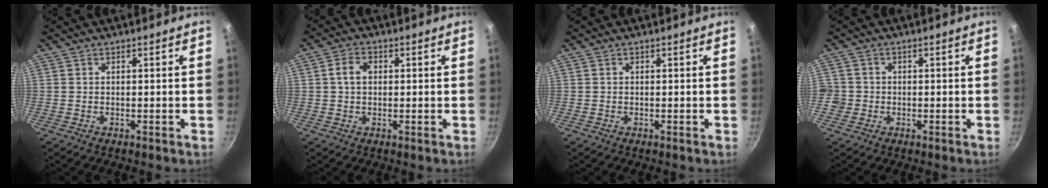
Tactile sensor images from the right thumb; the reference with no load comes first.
{"total": 3.8, "force": [0.4, 2.8, 2.5], "torque": [-0.036, 0.010, 0.004]}
{"total": 0.0}
{"total": 3.0, "force": [-0.8, 2.8, 0.5], "torque": [0.004, 0.014, -0.015]}